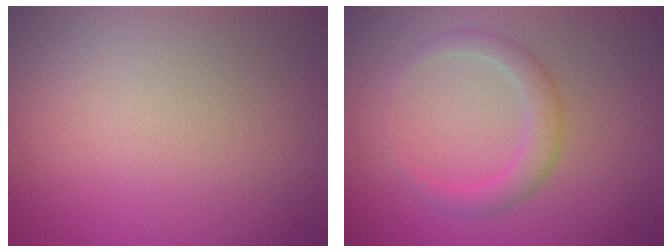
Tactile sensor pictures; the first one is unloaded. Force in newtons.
{"total": 2.3, "press": 2.3, "slide": 0.1}